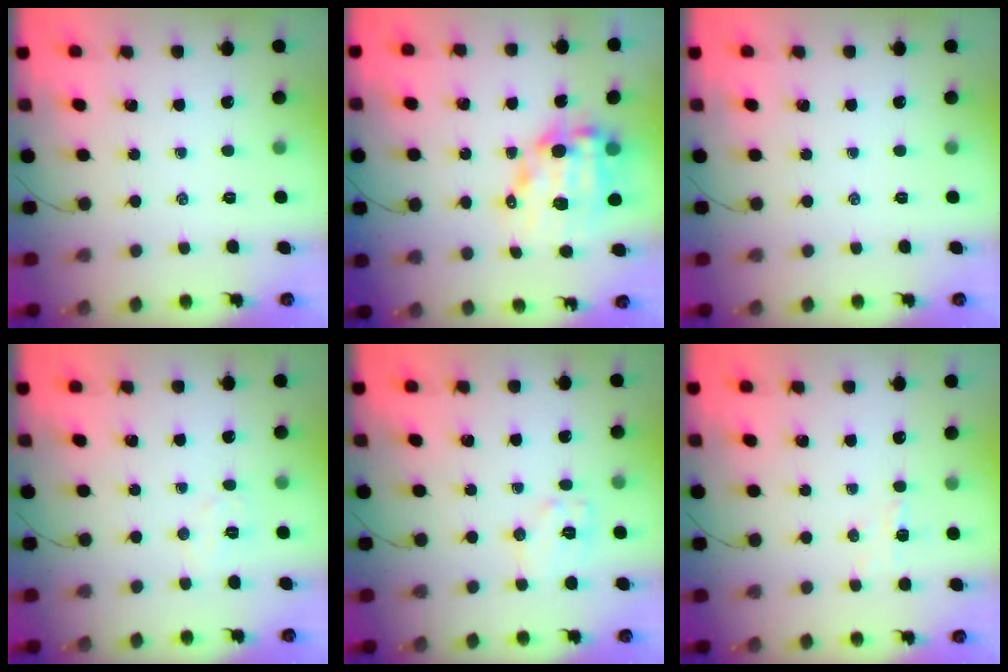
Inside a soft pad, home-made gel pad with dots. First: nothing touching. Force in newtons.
{"total": 12.1, "press": 11.7, "slide": 3.0}
{"total": 0.0}
{"total": 5.0, "press": 4.9, "slide": 1.1}
{"total": 7.3, "press": 7.2, "slide": 0.4}
{"total": 3.0, "press": 2.8, "slide": 0.9}